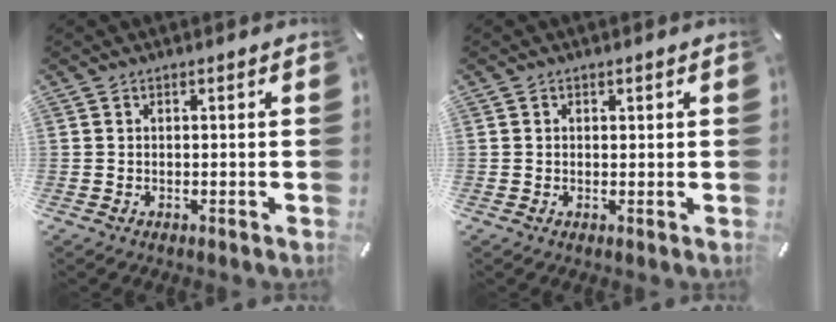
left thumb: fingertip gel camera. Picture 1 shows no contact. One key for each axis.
{"total": 0.9, "fx": 0.3, "fy": 0.9, "fz": 0.2, "tx": 0.005, "ty": 0.001, "tz": 0.004}